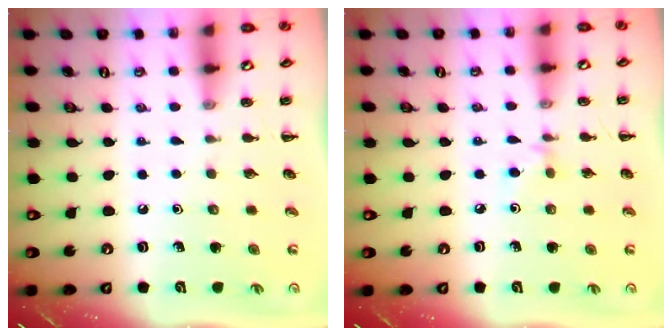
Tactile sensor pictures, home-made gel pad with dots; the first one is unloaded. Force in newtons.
{"total": 3.4, "press": 3.2, "slide": 1.2}